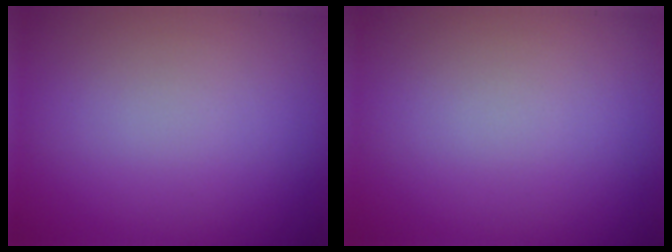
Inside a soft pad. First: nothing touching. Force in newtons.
{"total": 0.0}